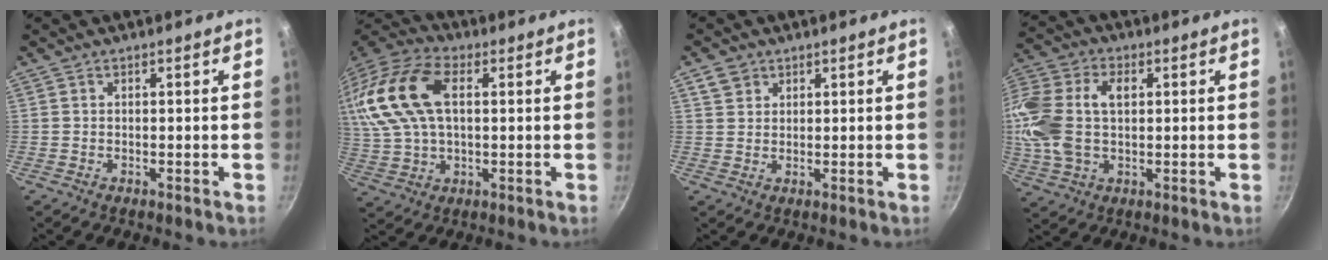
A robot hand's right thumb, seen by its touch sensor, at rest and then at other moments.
{"total": 18.9, "force": [4.4, 11.2, 14.6], "torque": [-0.300, 0.017, 0.075]}
{"total": 3.3, "force": [1.8, 2.6, 1.0], "torque": [-0.004, 0.001, 0.033]}
{"total": 17.5, "force": [2.2, 11.4, 13.1], "torque": [-0.281, 0.025, 0.033]}